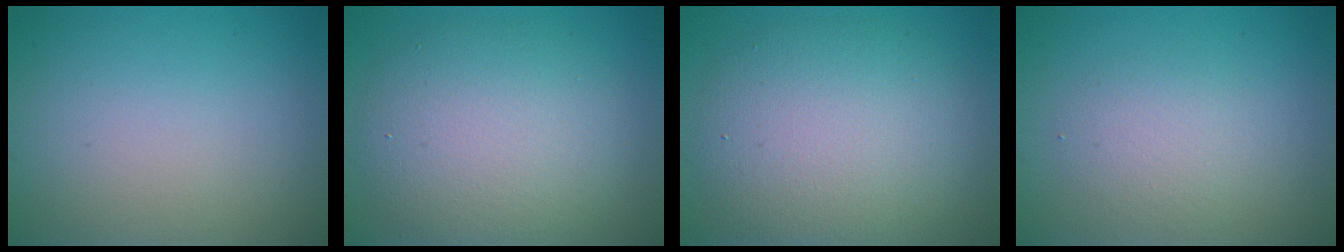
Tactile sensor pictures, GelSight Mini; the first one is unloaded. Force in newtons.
{"total": 7.5, "press": 7.5, "slide": 0.4}
{"total": 9.1, "press": 9.1, "slide": 0.3}
{"total": 2.3, "press": 2.3, "slide": 0.1}